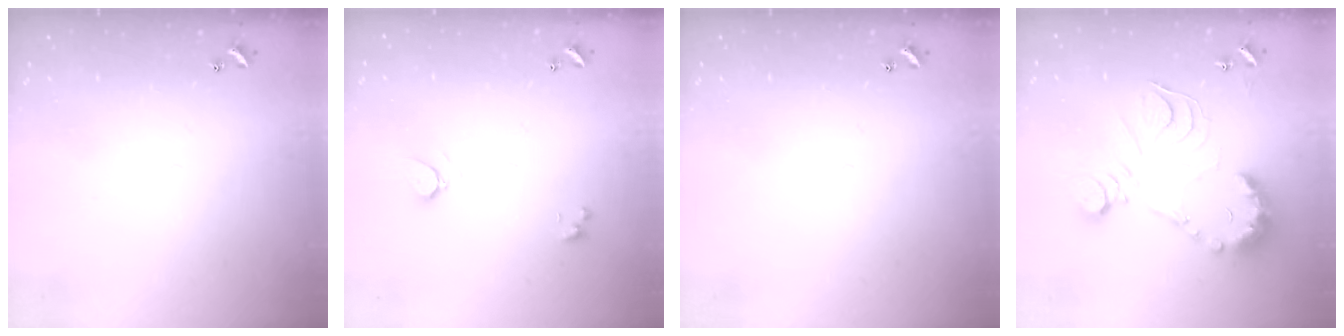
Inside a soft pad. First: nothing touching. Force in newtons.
{"total": 0.9, "press": 0.8, "slide": 0.5}
{"total": 0.0}
{"total": 14.1, "press": 14.1, "slide": 1.0}